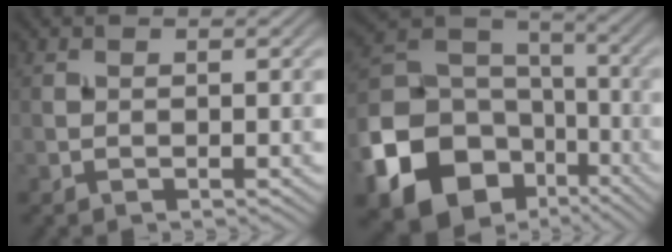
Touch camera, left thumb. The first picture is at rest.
{"total": 19.6, "force": [-9.2, 15.0, 8.7], "torque": [-0.231, -0.058, -0.167]}